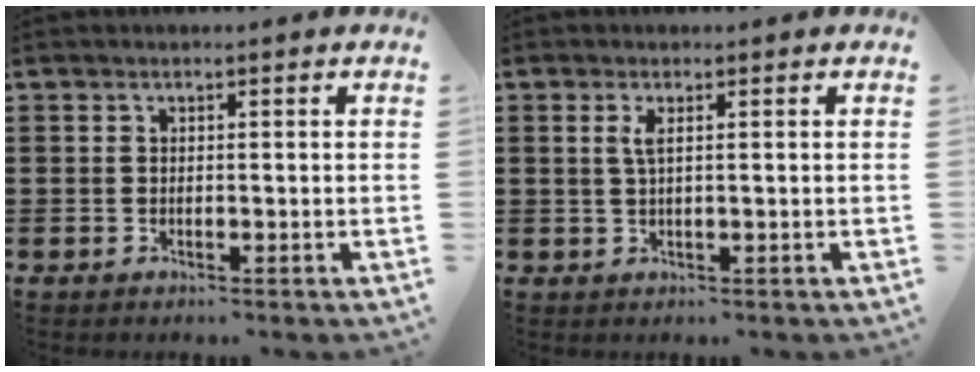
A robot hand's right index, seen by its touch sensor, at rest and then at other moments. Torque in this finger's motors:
{"motor_torque": [0.15, 0.11, 0.23, 0.05]}